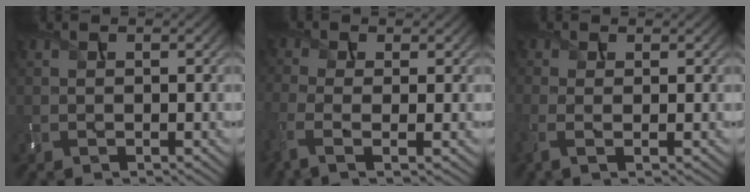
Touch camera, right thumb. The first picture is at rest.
{"total": 4.8, "force": [-2.1, 1.8, 4.0], "torque": [-0.104, -0.013, -0.046]}
{"total": 2.3, "force": [-0.5, 0.6, 2.2], "torque": [-0.055, -0.006, -0.014]}